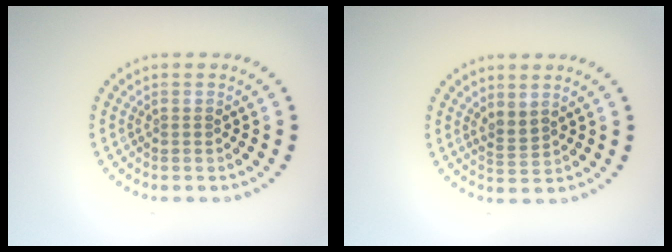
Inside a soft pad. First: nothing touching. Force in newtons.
{"total": 1.7, "press": 1.2, "slide": 1.2}